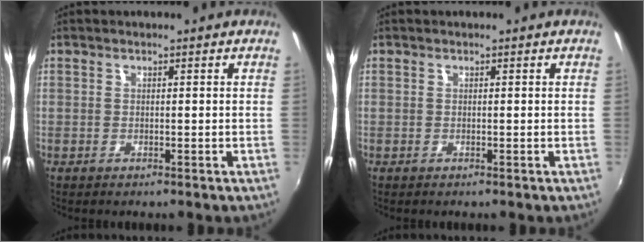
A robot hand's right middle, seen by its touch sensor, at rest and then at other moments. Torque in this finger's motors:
{"motor_torque": [0.00, 0.03, 0.00, 0.00]}